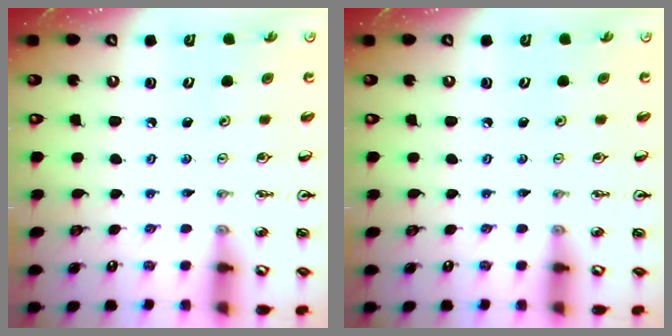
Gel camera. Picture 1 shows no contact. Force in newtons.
{"total": 0.0}